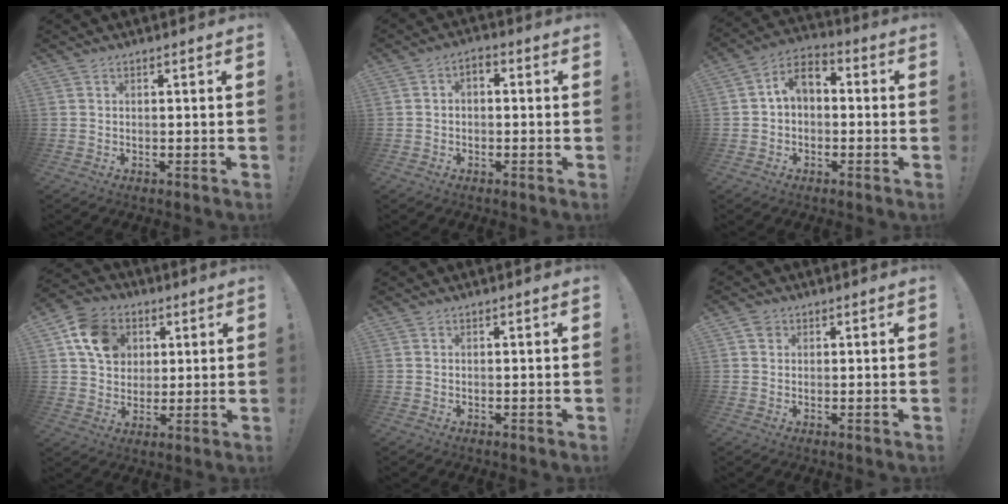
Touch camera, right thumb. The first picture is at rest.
{"total": 2.6, "force": [-1.4, 1.4, 1.6], "torque": [-0.024, 0.011, -0.027]}
{"total": 6.5, "force": [-0.1, 4.6, 4.6], "torque": [-0.077, 0.017, 0.004]}
{"total": 13.4, "force": [4.9, 10.9, 6.1], "torque": [-0.086, -0.010, 0.098]}
{"total": 0.0}
{"total": 1.8, "force": [0.8, 1.6, 0.4], "torque": [-0.006, 0.001, 0.015]}